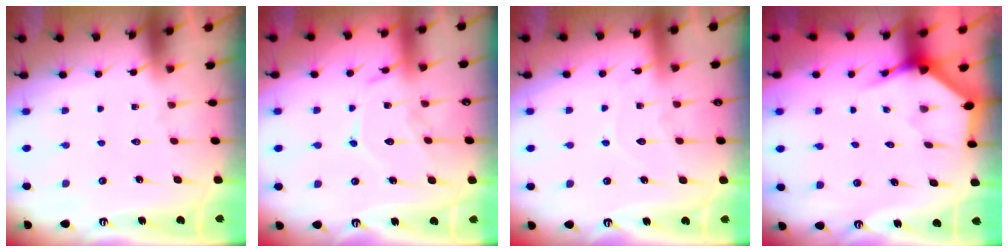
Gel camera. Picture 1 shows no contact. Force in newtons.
{"total": 11.0, "press": 11.0, "slide": 0.5}
{"total": 7.2, "press": 7.2, "slide": 0.7}
{"total": 3.6, "press": 3.6, "slide": 0.1}